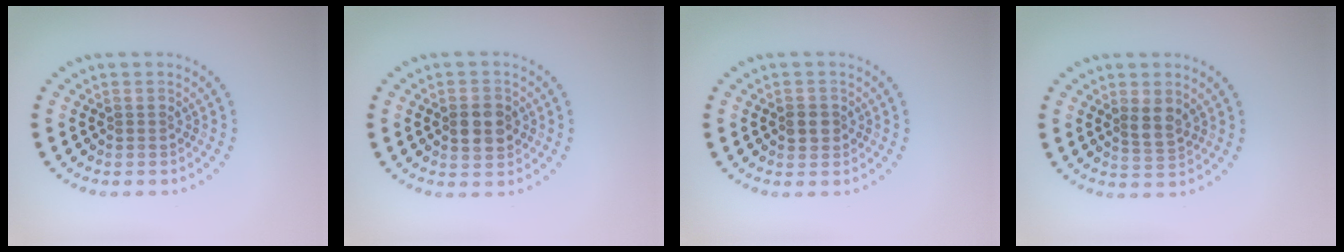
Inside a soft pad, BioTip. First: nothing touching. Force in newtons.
{"total": 3.3, "press": 3.3, "slide": 0.2}
{"total": 1.7, "press": 1.7, "slide": 0.5}
{"total": 2.1, "press": 1.9, "slide": 0.9}